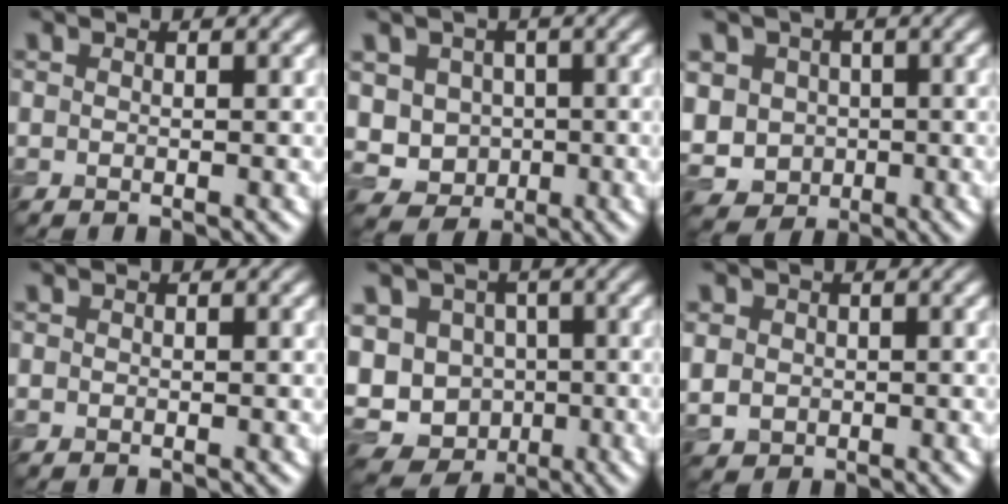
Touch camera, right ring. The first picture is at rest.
{"total": 4.1, "force": [0.1, 3.8, 1.5], "torque": [-0.024, -0.002, -0.006]}
{"total": 6.2, "force": [-0.4, 5.6, 2.6], "torque": [-0.061, 0.004, -0.022]}
{"total": 0.0}
{"total": 11.0, "force": [-1.9, 9.5, 5.2], "torque": [-0.097, -0.002, -0.053]}
{"total": 2.8, "force": [0.3, 2.6, 1.0], "torque": [-0.022, 0.005, 0.007]}